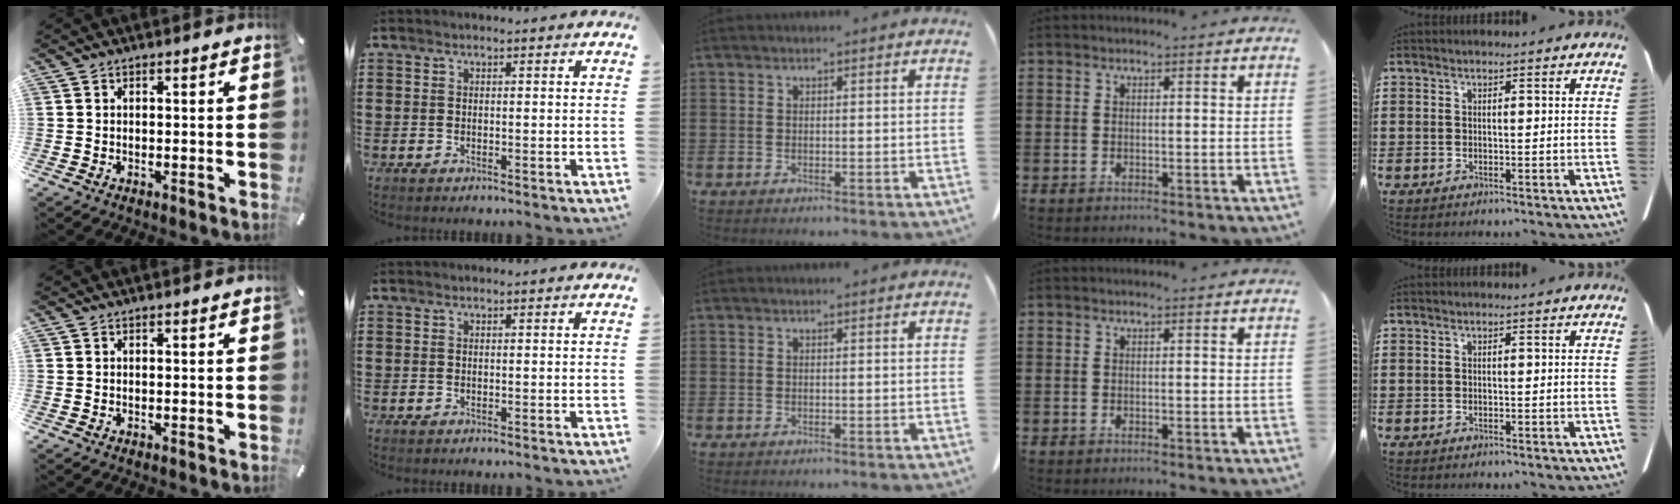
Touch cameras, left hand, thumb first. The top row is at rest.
{}